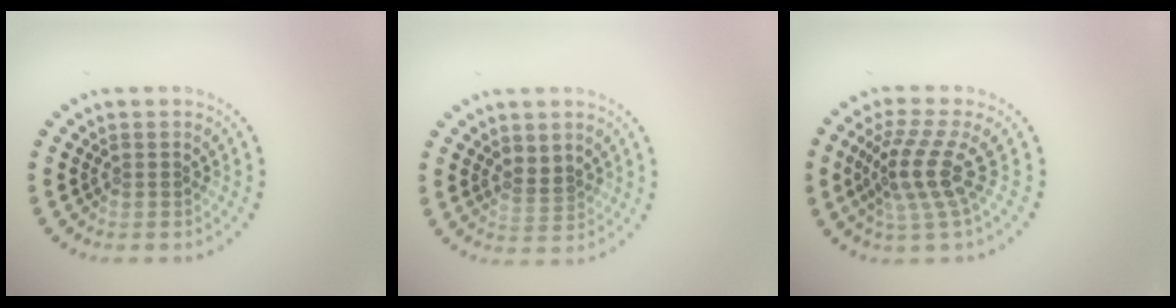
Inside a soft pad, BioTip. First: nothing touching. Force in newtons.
{"total": 1.9, "press": 1.8, "slide": 0.6}
{"total": 4.2, "press": 3.0, "slide": 2.9}